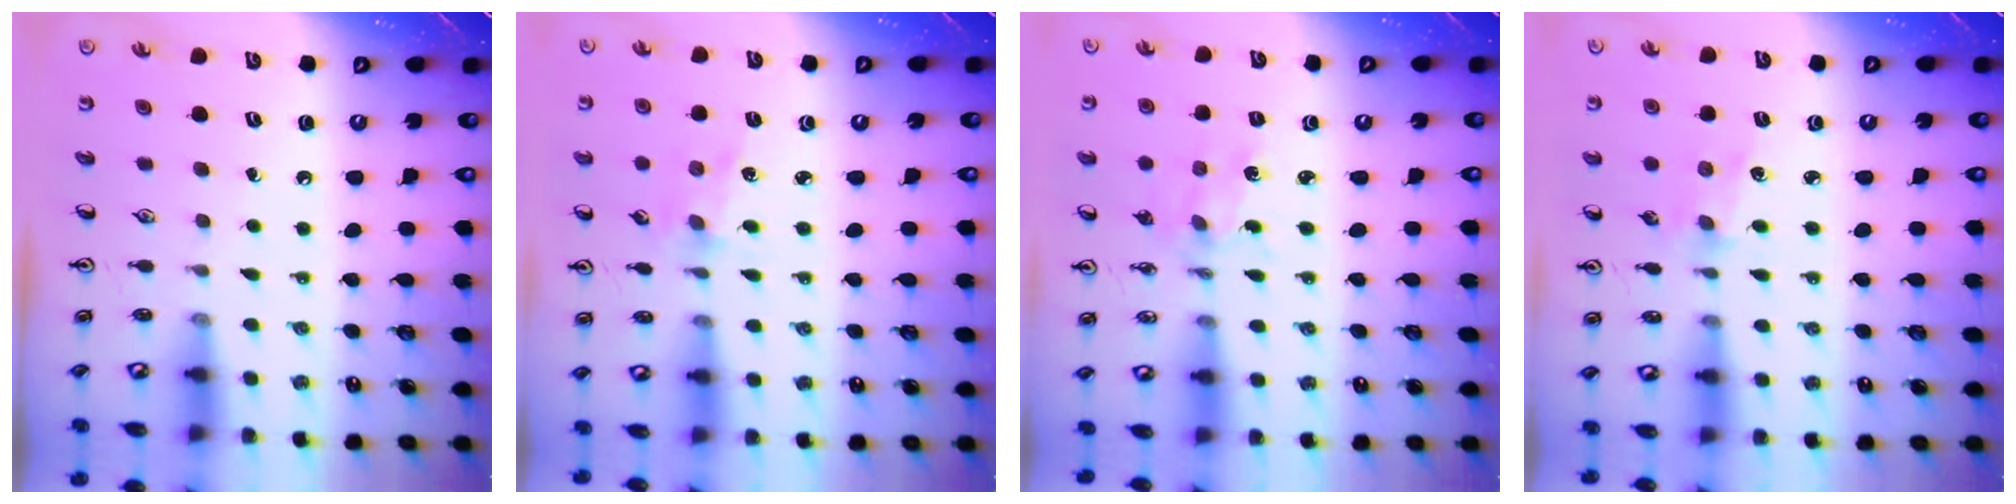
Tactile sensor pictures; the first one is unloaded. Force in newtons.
{"total": 1.2, "press": 1.2, "slide": 0.2}
{"total": 2.1, "press": 2.1, "slide": 0.3}
{"total": 3.4, "press": 3.3, "slide": 0.5}